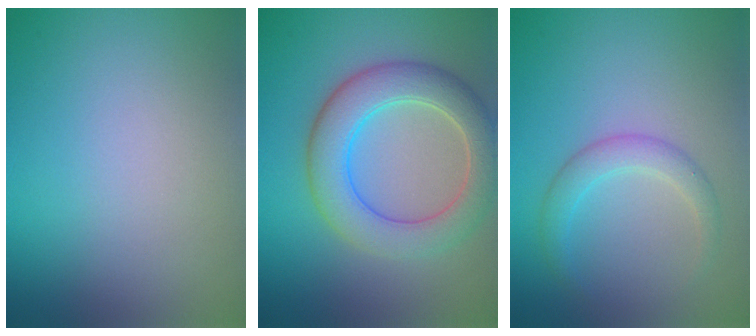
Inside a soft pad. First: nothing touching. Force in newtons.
{"total": 6.4, "press": 6.4, "slide": 0.7}
{"total": 2.2, "press": 2.2, "slide": 0.1}